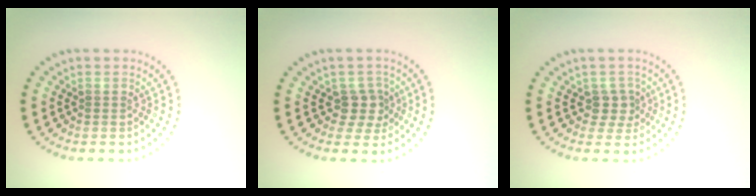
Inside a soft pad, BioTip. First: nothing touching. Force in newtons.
{"total": 2.4, "press": 1.9, "slide": 1.5}
{"total": 1.9, "press": 1.5, "slide": 1.1}